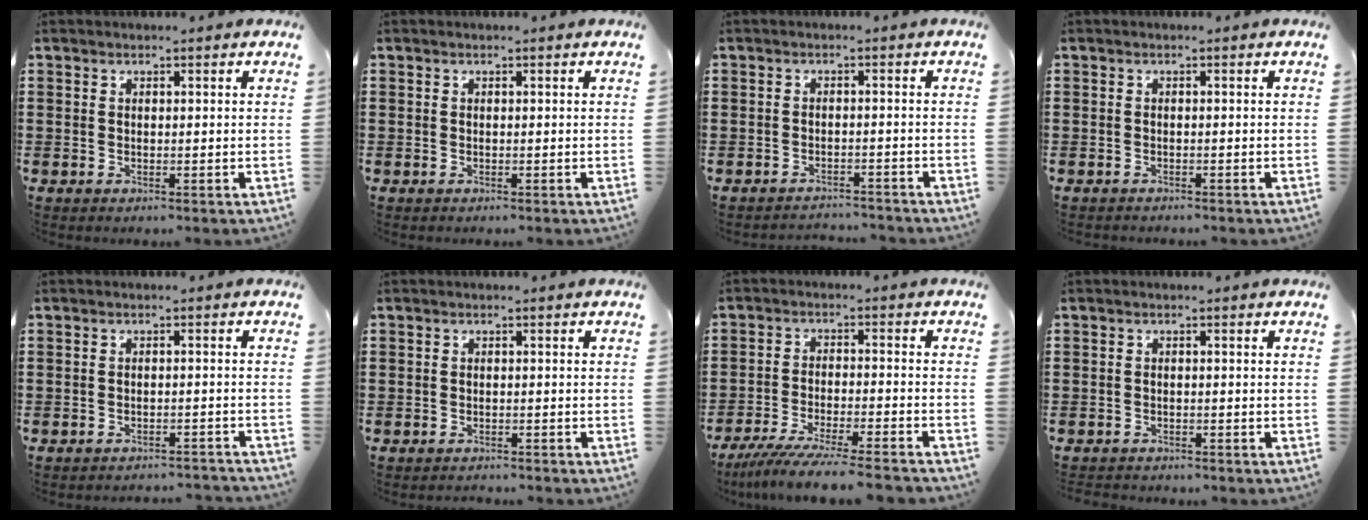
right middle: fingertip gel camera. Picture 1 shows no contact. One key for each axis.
{"total": 0.0}
{"total": 2.2, "fx": -2.2, "fy": 0.2, "fz": -0.2, "tx": -0.004, "ty": -0.001, "tz": -0.049}
{"total": 0.7, "fx": -0.7, "fy": 0.0, "fz": 0.0, "tx": -0.002, "ty": -0.002, "tz": -0.014}
{"total": 2.0, "fx": -2.0, "fy": -0.1, "fz": 0.2, "tx": -0.008, "ty": 0.000, "tz": -0.040}
{"total": 1.1, "fx": -1.0, "fy": 0.2, "fz": -0.2, "tx": 0.001, "ty": 0.003, "tz": -0.024}
{"total": 6.5, "fx": -6.0, "fy": -0.4, "fz": 2.5, "tx": -0.047, "ty": -0.015, "tz": -0.113}
{"total": 1.2, "fx": -1.2, "fy": 0.1, "fz": -0.1, "tx": -0.003, "ty": 0.000, "tz": -0.025}